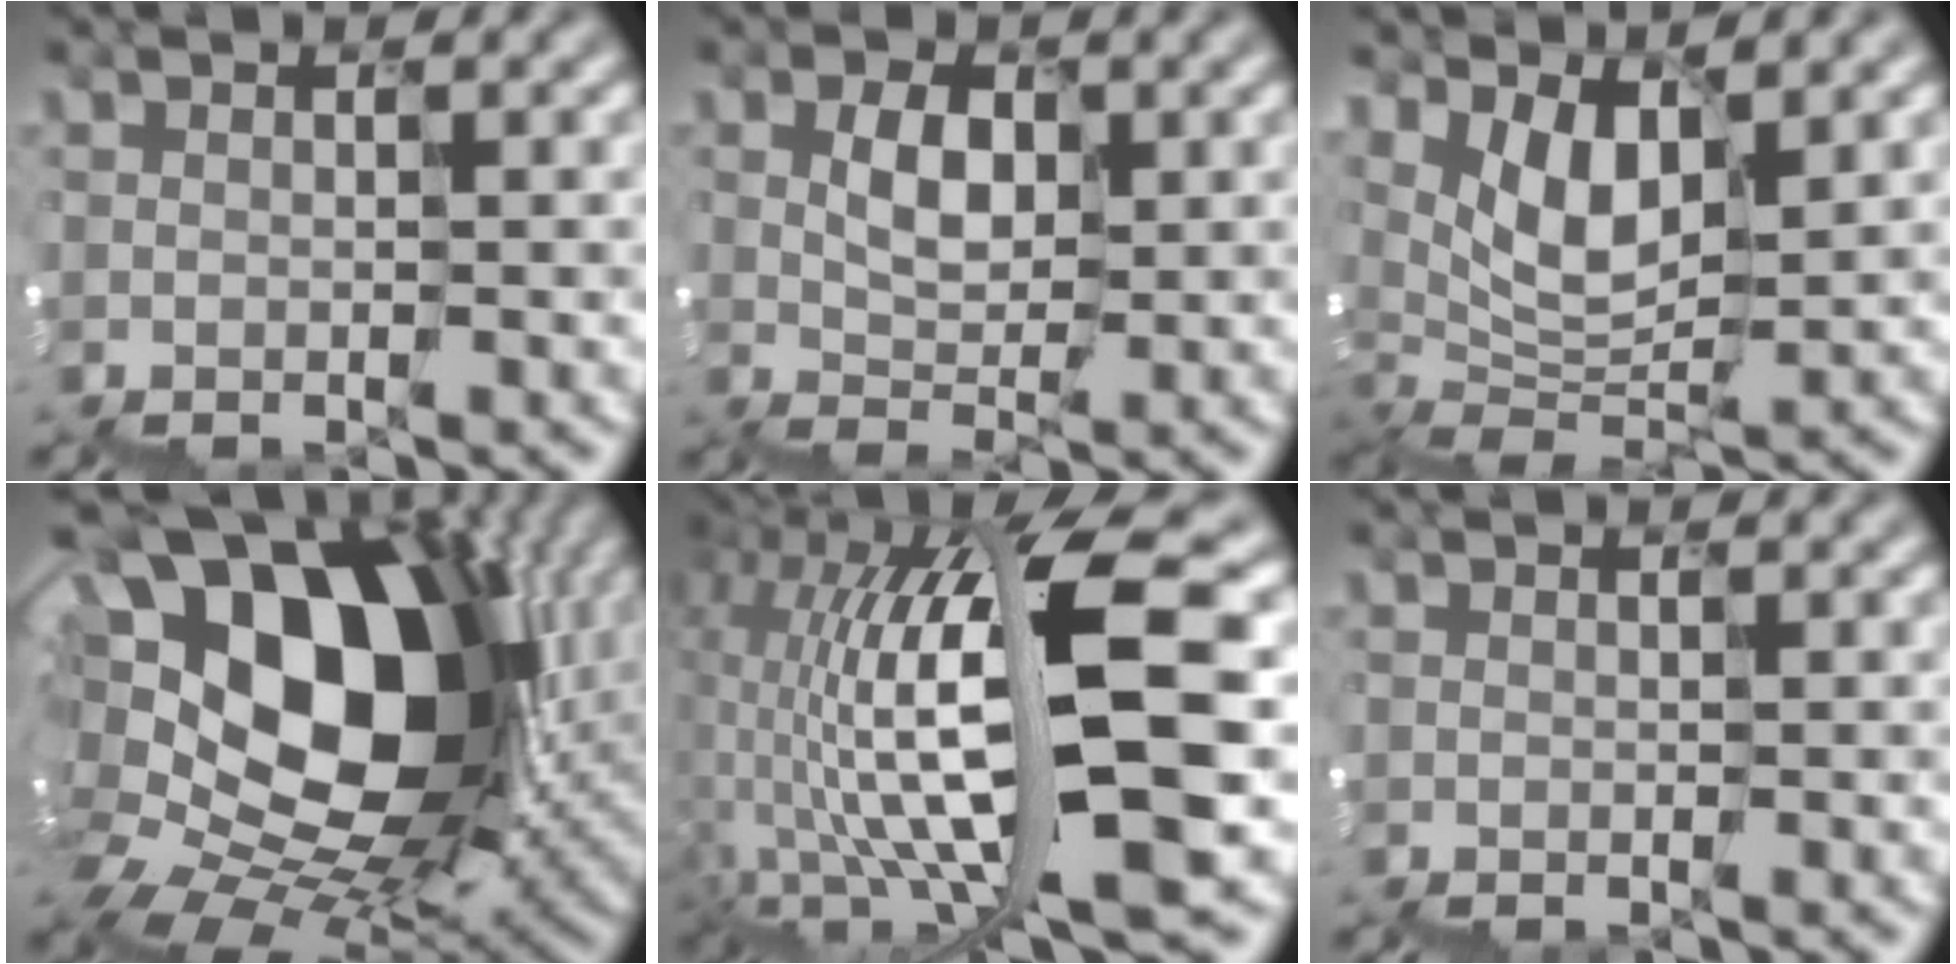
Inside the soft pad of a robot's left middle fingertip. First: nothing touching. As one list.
[{"total": 1.0, "force": [0.6, 0.8, 0.1], "torque": [-0.019, 0.008, 0.010]}, {"total": 3.3, "force": [1.8, 1.7, 2.2], "torque": [-0.066, -0.005, 0.036]}, {"total": 16.4, "force": [5.1, 10.9, 11.2], "torque": [-0.219, 0.019, 0.091]}, {"total": 13.1, "force": [1.0, 5.2, 12.1], "torque": [-0.256, 0.001, 0.037]}, {"total": 0.0}]